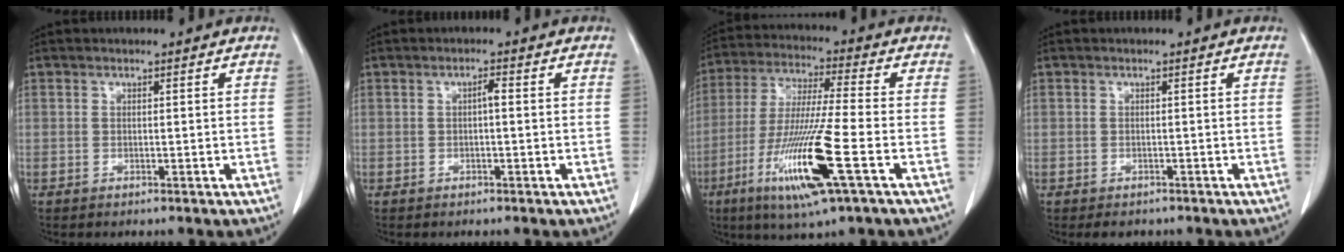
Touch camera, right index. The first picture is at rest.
{"total": 1.3, "force": [0.0, 0.2, 1.3], "torque": [-0.021, 0.004, 0.000]}
{"total": 15.5, "force": [-5.9, 0.0, 14.4], "torque": [-0.293, -0.029, -0.111]}
{"total": 0.9, "force": [-0.7, 0.5, 0.3], "torque": [-0.007, -0.001, -0.009]}